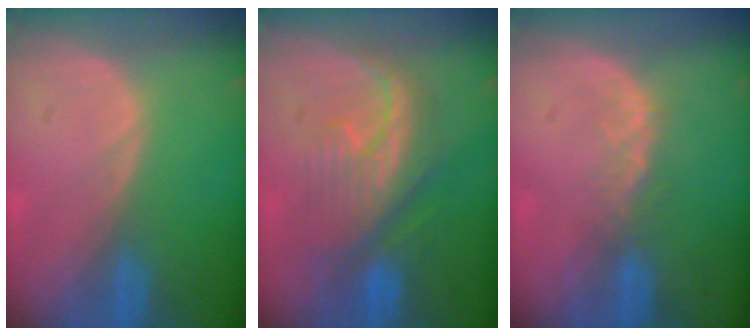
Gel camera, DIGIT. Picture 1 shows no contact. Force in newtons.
{"total": 7.9, "press": 7.9, "slide": 1.1}
{"total": 2.6, "press": 2.1, "slide": 1.5}